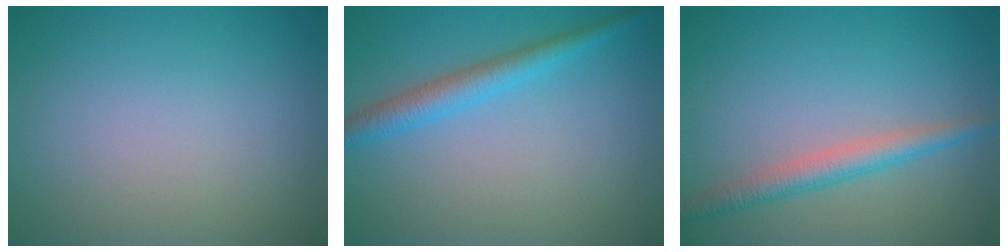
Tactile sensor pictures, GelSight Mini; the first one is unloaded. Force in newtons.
{"total": 3.0, "press": 3.0, "slide": 0.1}
{"total": 2.8, "press": 2.8, "slide": 0.1}